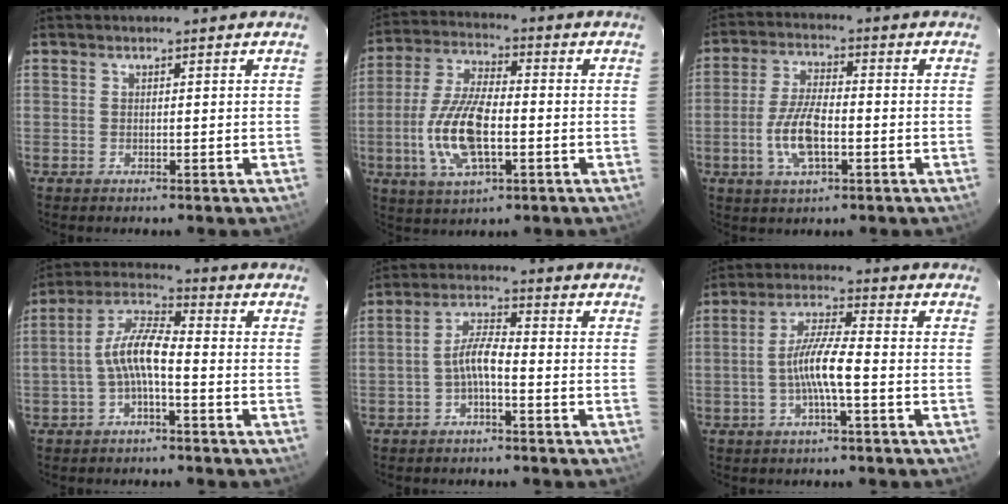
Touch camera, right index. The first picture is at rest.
{"total": 13.5, "force": [-3.2, 5.5, 12.0], "torque": [-0.255, -0.004, -0.059]}
{"total": 9.0, "force": [-2.7, 3.5, 7.8], "torque": [-0.164, -0.001, -0.050]}
{"total": 7.3, "force": [-2.5, 2.0, 6.6], "torque": [-0.148, 0.019, -0.048]}
{"total": 4.5, "force": [-2.2, 1.0, 3.8], "torque": [-0.083, 0.014, -0.040]}
{"total": 7.1, "force": [-2.1, 0.4, 6.8], "torque": [-0.140, 0.007, -0.040]}